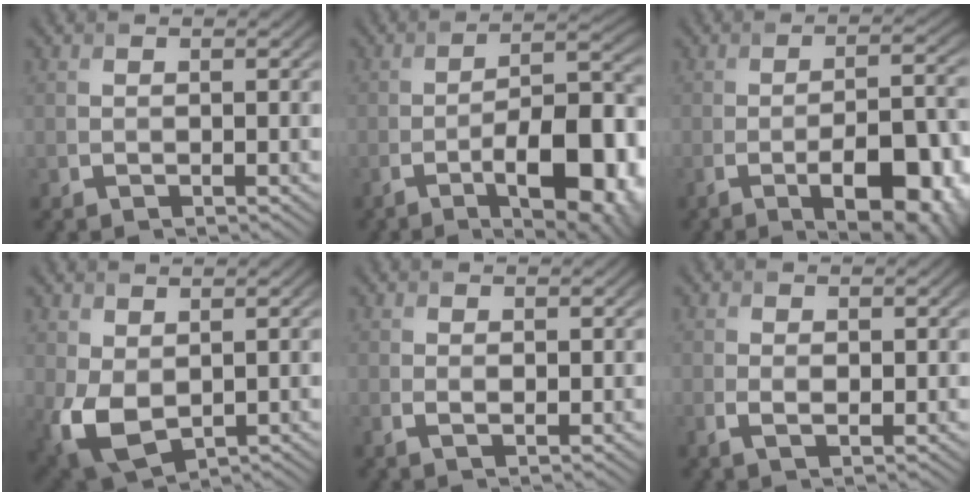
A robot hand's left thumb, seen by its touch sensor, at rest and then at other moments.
{"total": 12.5, "force": [-5.7, 3.9, 10.4], "torque": [-0.149, 0.003, -0.088]}
{"total": 10.0, "force": [-4.5, 3.2, 8.3], "torque": [-0.113, -0.002, -0.059]}
{"total": 6.8, "force": [0.2, 4.4, 5.1], "torque": [-0.138, -0.015, 0.006]}
{"total": 1.1, "force": [0.4, 0.5, 0.9], "torque": [-0.022, 0.000, 0.010]}
{"total": 1.7, "force": [0.2, 0.9, 1.4], "torque": [-0.033, 0.000, 0.006]}